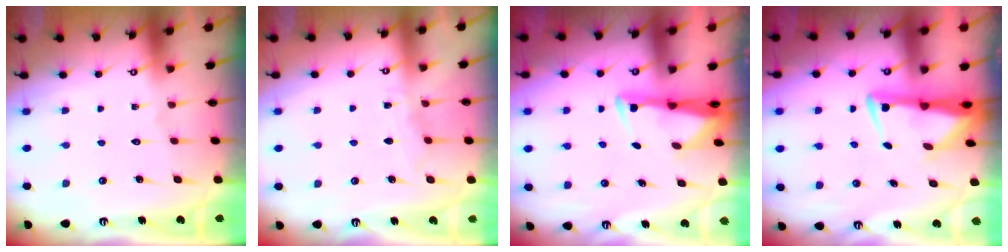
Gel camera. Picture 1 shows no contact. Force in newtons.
{"total": 4.7, "press": 4.7, "slide": 0.6}
{"total": 2.9, "press": 2.8, "slide": 0.9}
{"total": 4.6, "press": 4.5, "slide": 0.9}